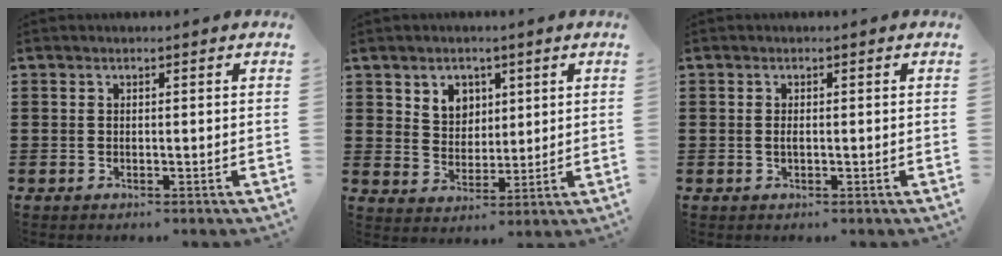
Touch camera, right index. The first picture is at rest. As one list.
[{"total": 4.6, "force": [2.6, 3.7, 0.8], "torque": [-0.035, 0.011, 0.047]}, {"total": 1.0, "force": [-0.2, 0.2, 1.0], "torque": [-0.019, -0.002, -0.003]}]